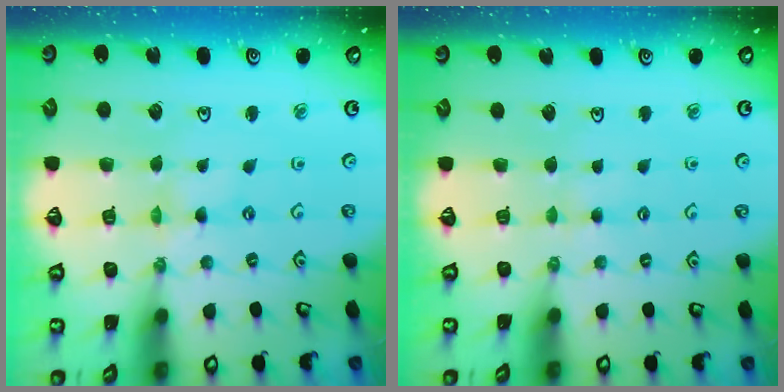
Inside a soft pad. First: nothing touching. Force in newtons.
{"total": 2.4, "press": 2.4, "slide": 0.3}